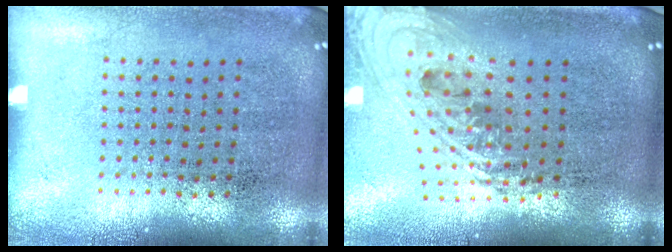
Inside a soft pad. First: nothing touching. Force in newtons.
{"total": 2.4, "press": 1.8, "slide": 1.6}